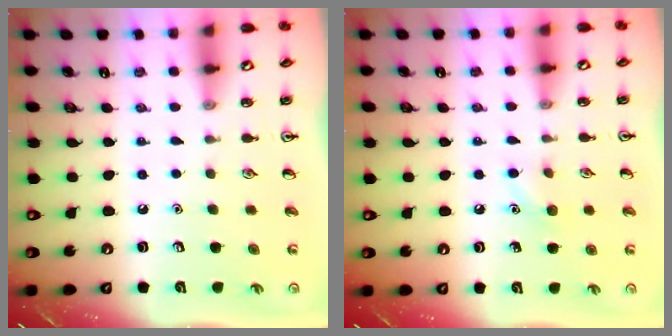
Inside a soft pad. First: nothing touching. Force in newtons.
{"total": 6.7, "press": 6.5, "slide": 1.9}